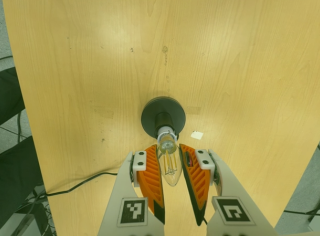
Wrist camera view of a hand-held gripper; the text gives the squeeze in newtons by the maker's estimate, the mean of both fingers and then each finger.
{"total": 12.0, "left": 11.8, "right": 12.2}